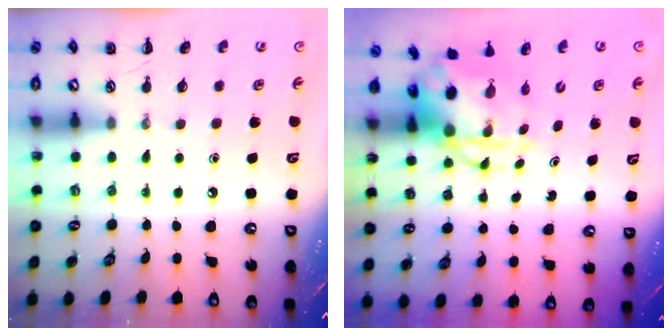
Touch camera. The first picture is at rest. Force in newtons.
{"total": 6.3, "press": 6.0, "slide": 2.0}